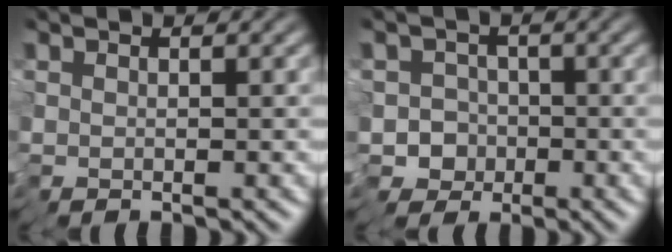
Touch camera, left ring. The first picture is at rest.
{"total": 5.5, "force": [-3.1, 4.2, 1.5], "torque": [-0.006, 0.009, -0.078]}